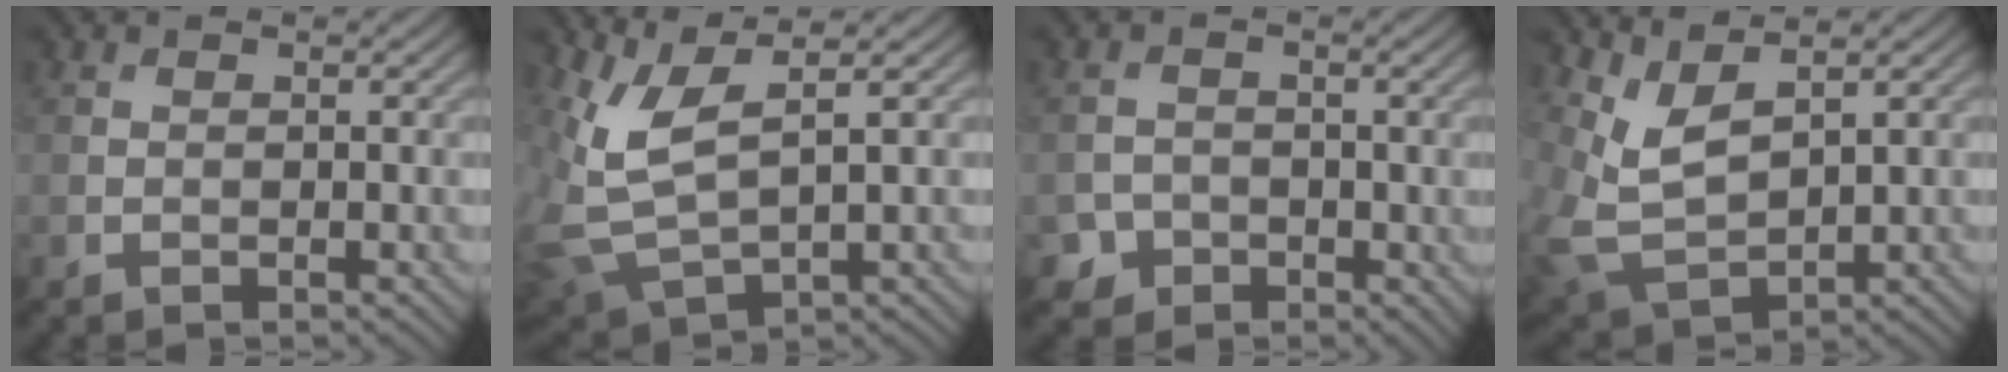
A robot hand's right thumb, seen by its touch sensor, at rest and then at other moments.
{"total": 6.9, "force": [3.0, 2.7, 5.7], "torque": [-0.151, -0.004, 0.067]}
{"total": 2.3, "force": [-1.2, 2.0, 0.3], "torque": [-0.001, 0.003, -0.022]}
{"total": 5.7, "force": [3.4, 2.3, 3.9], "torque": [-0.113, -0.009, 0.074]}